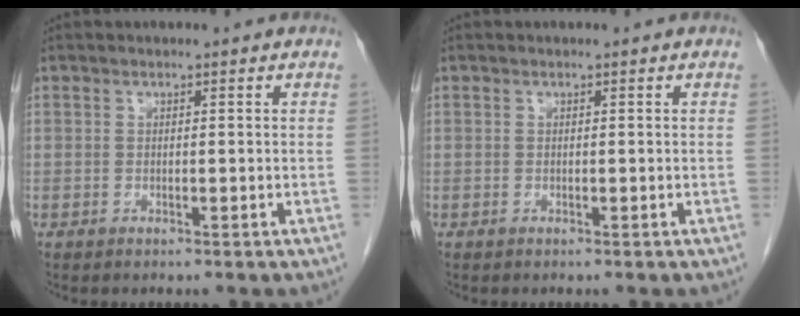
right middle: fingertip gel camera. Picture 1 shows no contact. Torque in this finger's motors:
{"motor_torque": [-0.01, 0.00, 0.00, -0.01]}